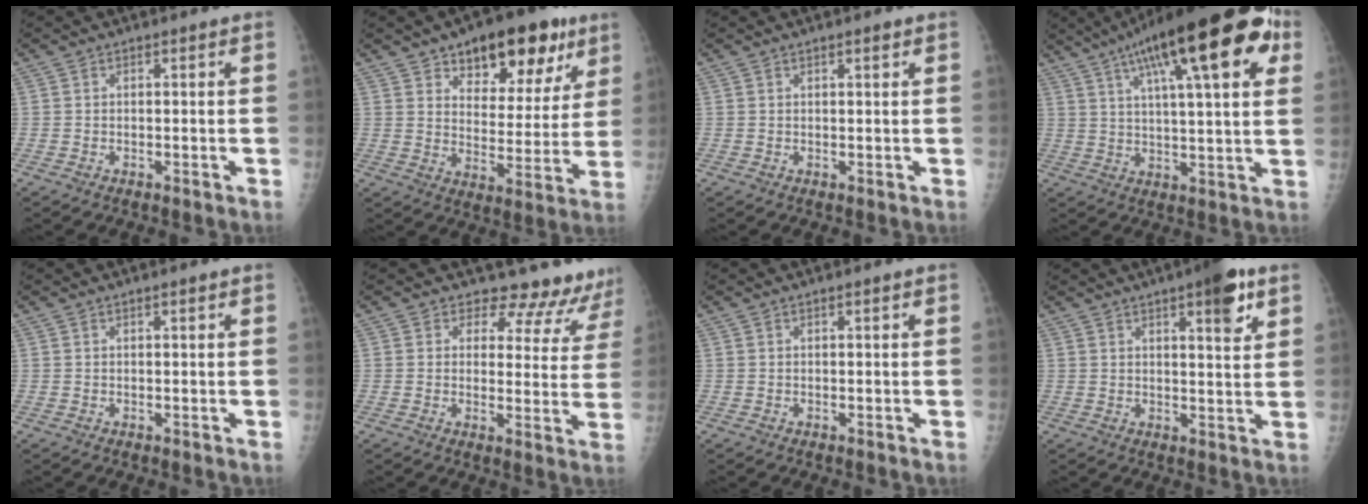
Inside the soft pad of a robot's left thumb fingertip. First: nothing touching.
{"total": 18.1, "force": [10.6, 9.3, 11.4], "torque": [-0.099, -0.038, 0.153]}
{"total": 1.1, "force": [0.7, 0.2, 0.8], "torque": [-0.012, -0.003, 0.012]}
{"total": 25.2, "force": [11.6, 6.9, 21.3], "torque": [-0.314, 0.006, 0.172]}
{"total": 0.8, "force": [0.5, 0.1, 0.6], "torque": [-0.009, -0.001, 0.009]}
{"total": 11.7, "force": [10.9, 4.1, 0.4], "torque": [0.044, -0.083, 0.101]}
{"total": 0.5, "force": [0.3, 0.1, 0.4], "torque": [-0.006, 0.000, 0.006]}
{"total": 8.7, "force": [4.8, 2.2, 6.9], "torque": [-0.083, -0.020, 0.061]}